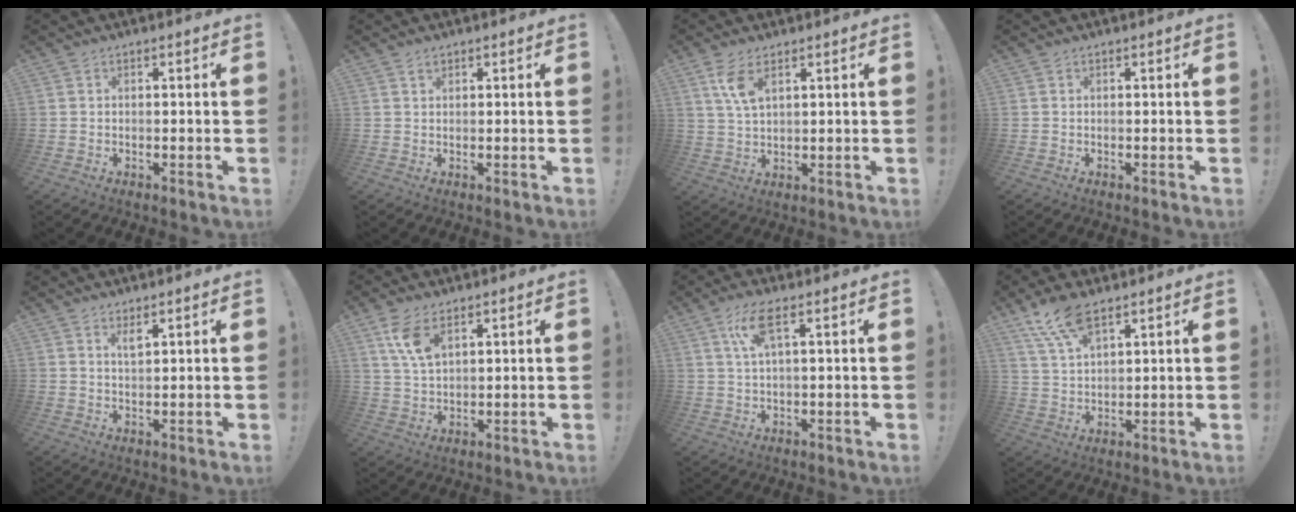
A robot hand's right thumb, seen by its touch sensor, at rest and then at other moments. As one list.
[{"total": 1.2, "force": [0.9, 0.7, 0.2], "torque": [0.003, -0.004, 0.016]}, {"total": 6.7, "force": [3.5, 2.7, 5.0], "torque": [-0.093, -0.017, 0.062]}, {"total": 0.0}, {"total": 2.5, "force": [1.8, 0.5, 1.7], "torque": [-0.021, -0.011, 0.028]}, {"total": 8.2, "force": [4.6, 4.0, 5.5], "torque": [-0.104, -0.018, 0.084]}, {"total": 6.9, "force": [2.7, 1.6, 6.2], "torque": [-0.115, 0.001, 0.048]}, {"total": 9.3, "force": [6.6, 3.4, 5.7], "torque": [-0.108, -0.028, 0.124]}]